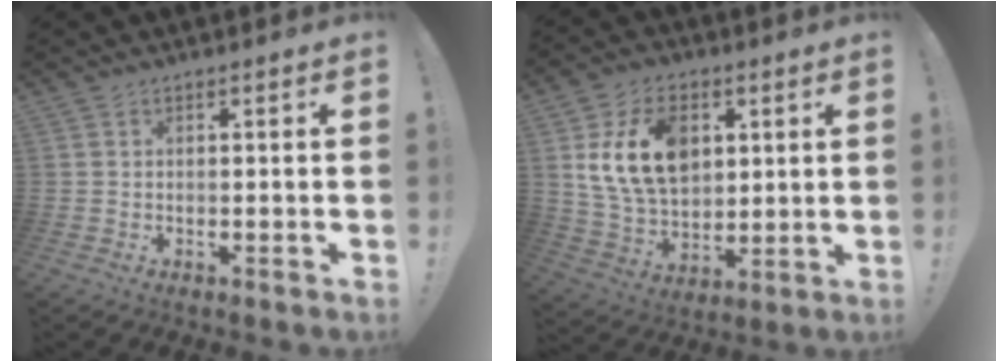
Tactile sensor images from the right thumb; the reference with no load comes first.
{"total": 17.5, "force": [5.1, 12.3, 11.3], "torque": [-0.195, -0.014, 0.096]}